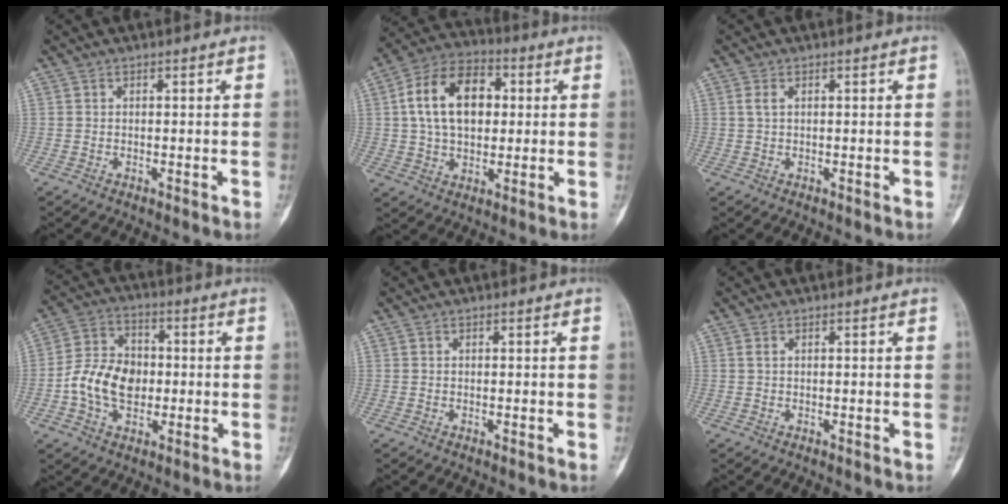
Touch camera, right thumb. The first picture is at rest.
{"total": 15.4, "force": [2.5, 10.0, 11.4], "torque": [-0.174, 0.018, 0.036]}
{"total": 1.4, "force": [0.5, 0.7, 1.1], "torque": [-0.031, 0.007, 0.013]}
{"total": 11.7, "force": [-1.6, 8.5, 7.9], "torque": [-0.126, 0.023, -0.035]}
{"total": 0.0}
{"total": 0.7, "force": [0.2, 0.3, 0.6], "torque": [-0.014, 0.005, 0.004]}